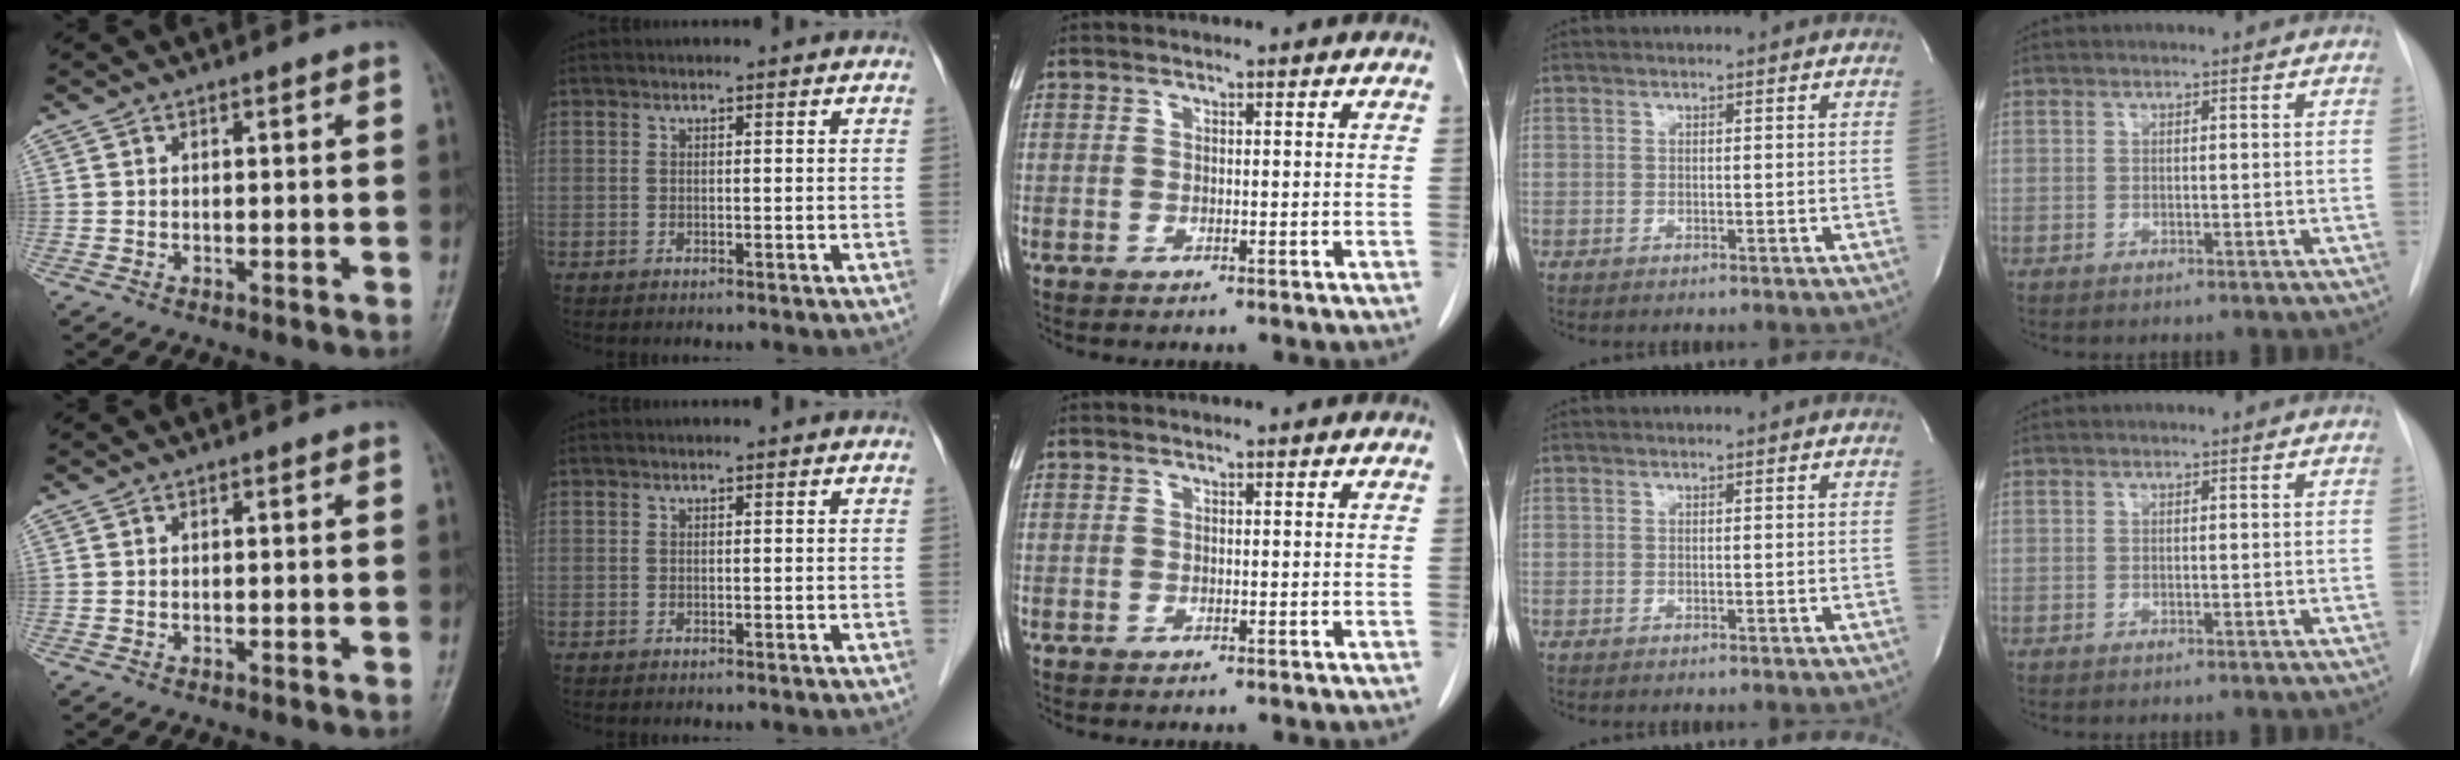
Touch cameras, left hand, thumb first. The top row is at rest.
{}